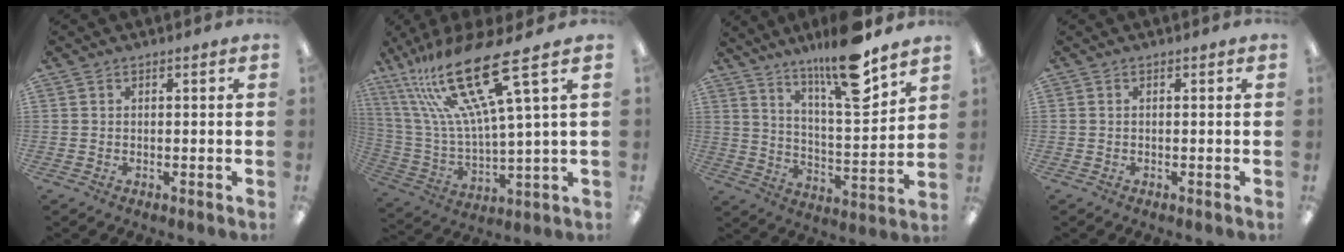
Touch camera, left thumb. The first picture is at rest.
{"total": 24.4, "force": [13.6, 5.7, 19.4], "torque": [-0.407, -0.074, 0.220]}
{"total": 16.7, "force": [13.0, 3.1, 10.1], "torque": [-0.166, -0.082, 0.210]}
{"total": 0.0}